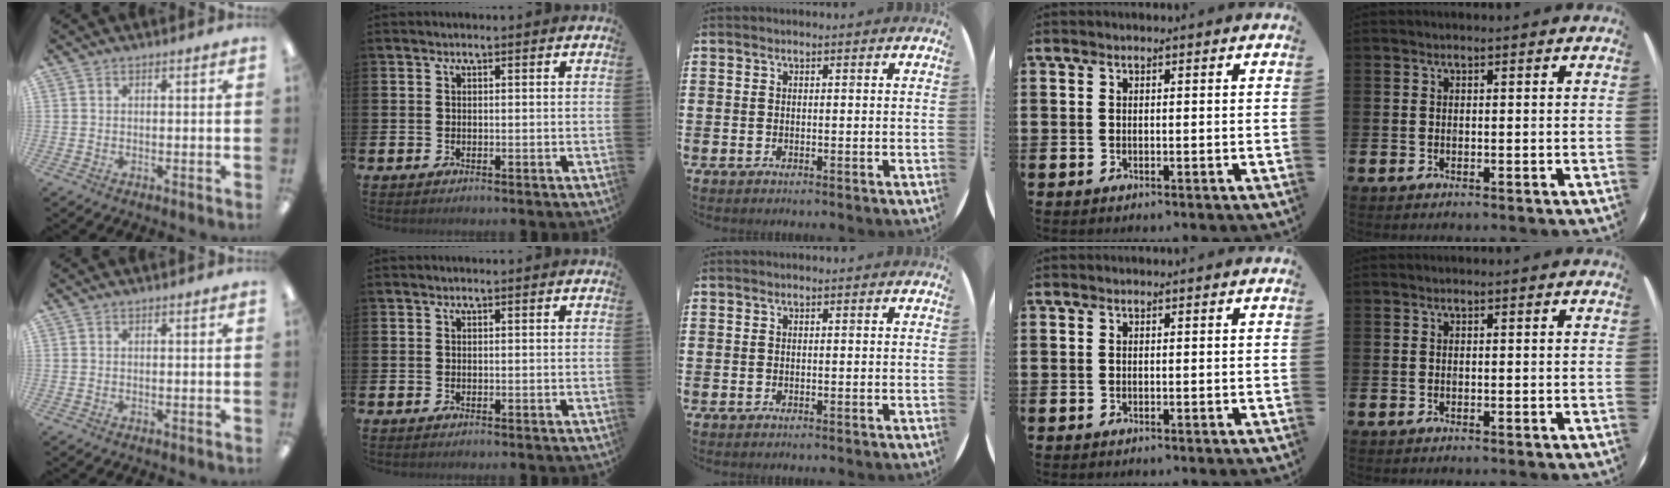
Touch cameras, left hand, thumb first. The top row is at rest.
{}